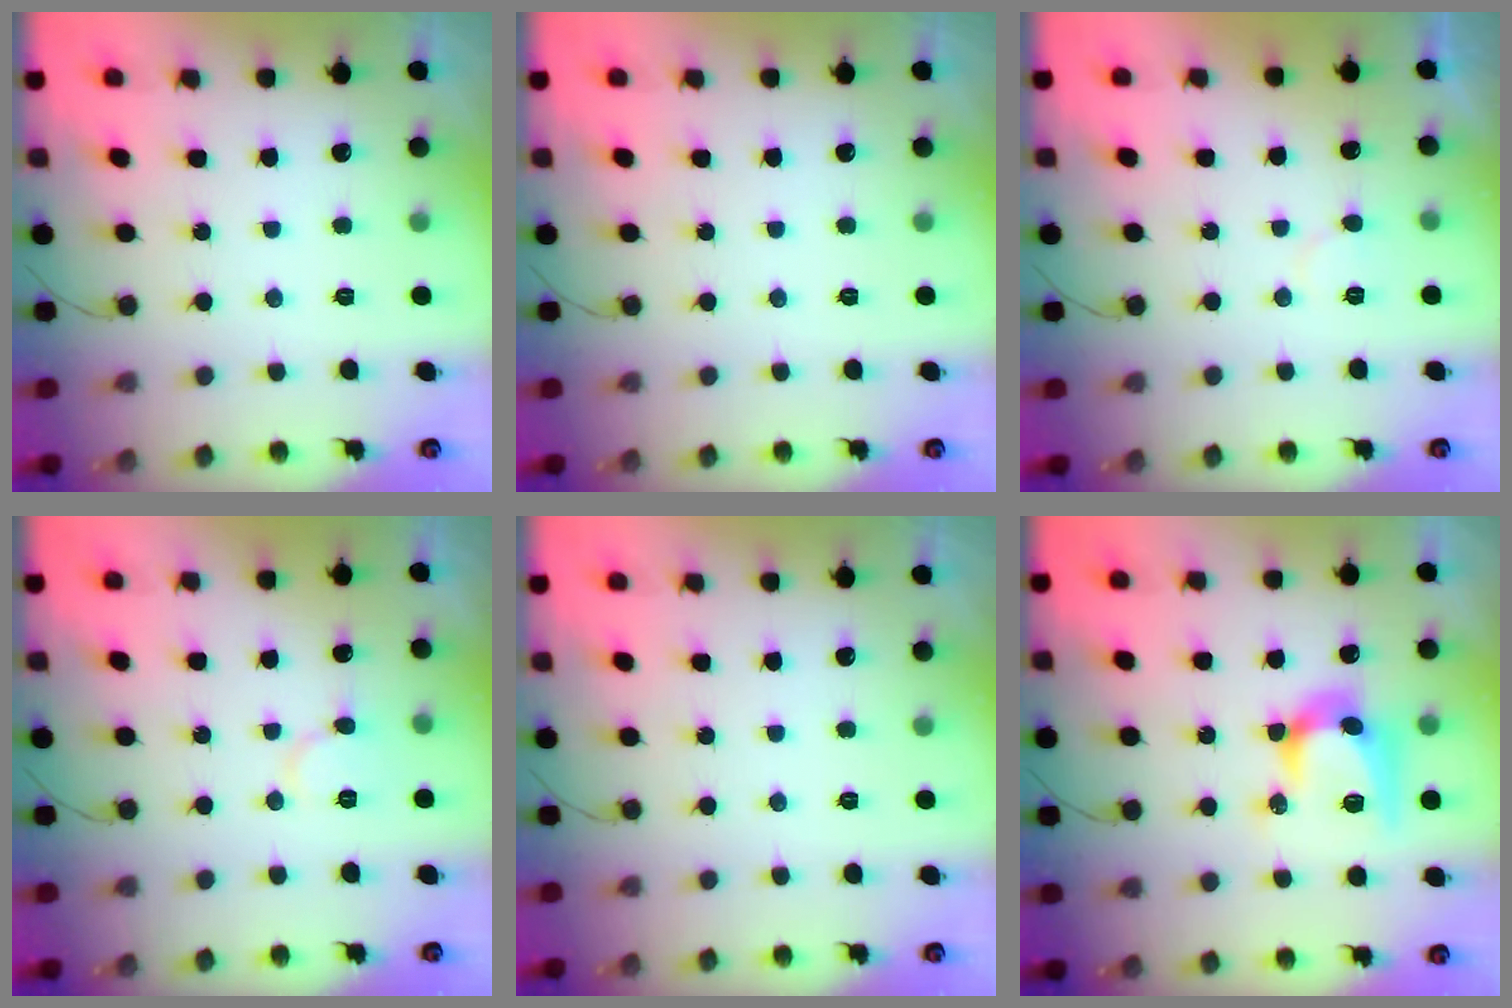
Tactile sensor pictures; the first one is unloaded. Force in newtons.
{"total": 0.0}
{"total": 4.2, "press": 4.2, "slide": 0.3}
{"total": 6.3, "press": 6.3, "slide": 0.6}
{"total": 0.0}
{"total": 12.0, "press": 11.9, "slide": 0.7}